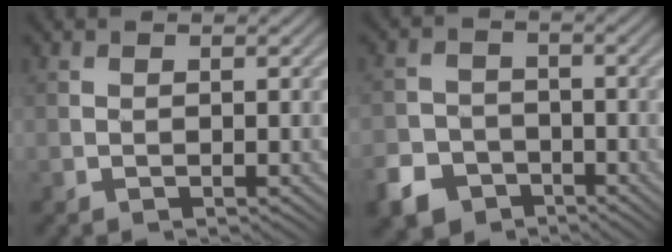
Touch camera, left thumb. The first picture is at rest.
{"total": 6.7, "force": [-4.2, 4.6, 2.3], "torque": [-0.053, -0.012, -0.086]}